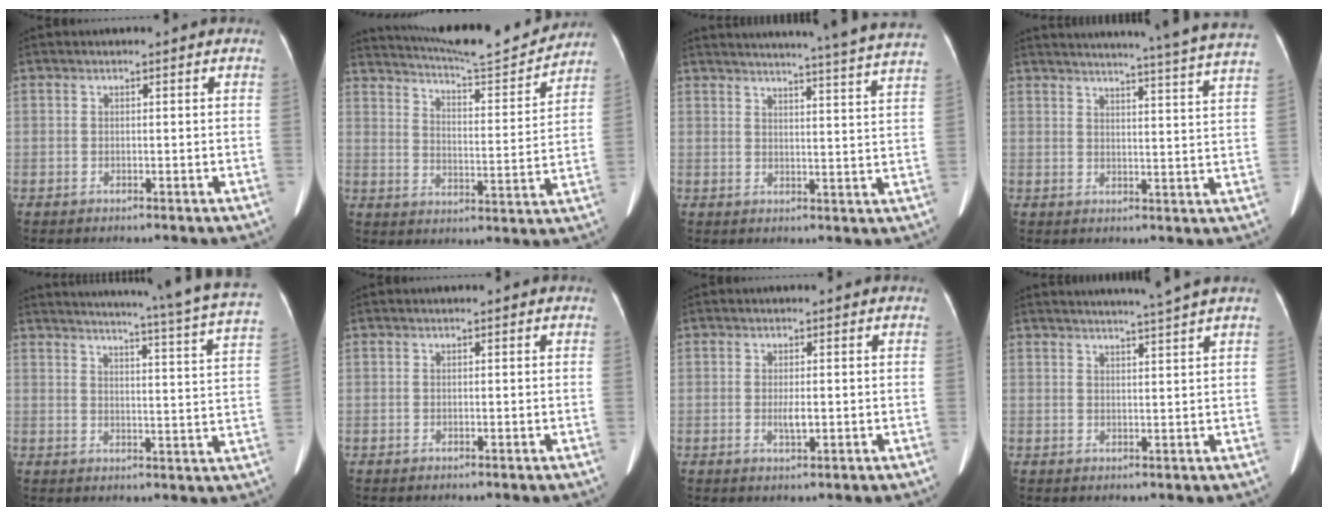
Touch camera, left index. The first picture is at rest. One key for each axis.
{"total": 16.8, "fx": 16.0, "fy": 0.4, "fz": 5.0, "tx": -0.088, "ty": -0.027, "tz": 0.227}
{"total": 23.8, "fx": 22.3, "fy": -1.5, "fz": 8.4, "tx": -0.125, "ty": -0.064, "tz": 0.260}
{"total": 23.9, "fx": 22.1, "fy": -1.5, "fz": 8.9, "tx": -0.131, "ty": -0.065, "tz": 0.258}
{"total": 24.4, "fx": 21.6, "fy": -1.1, "fz": 11.3, "tx": -0.169, "ty": -0.061, "tz": 0.255}
{"total": 0.0}
{"total": 1.9, "fx": -0.2, "fy": 0.4, "fz": 1.8, "tx": -0.036, "ty": -0.002, "tz": -0.001}
{"total": 5.8, "fx": 5.0, "fy": -1.7, "fz": 2.4, "tx": -0.034, "ty": -0.003, "tz": 0.065}